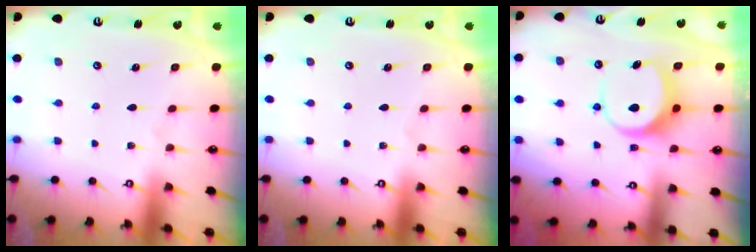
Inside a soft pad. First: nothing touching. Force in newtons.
{"total": 0.0}
{"total": 7.9, "press": 7.8, "slide": 0.8}